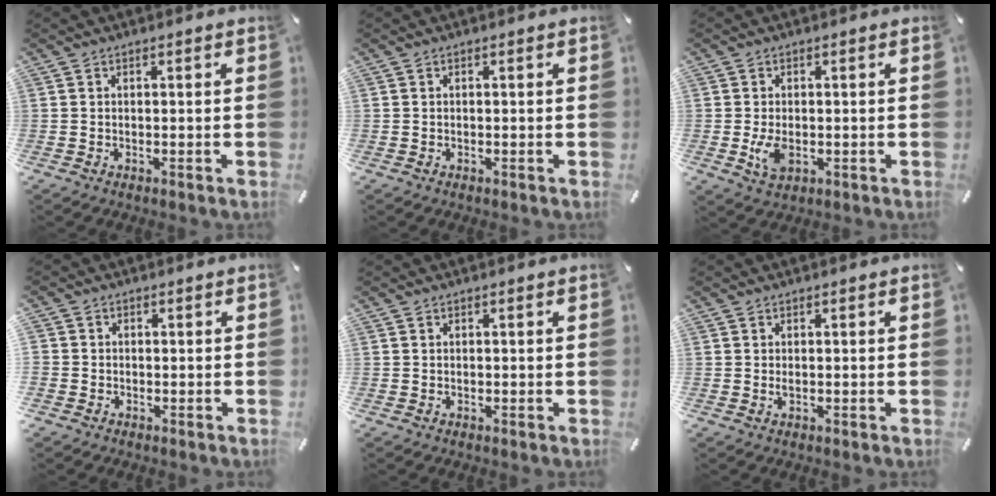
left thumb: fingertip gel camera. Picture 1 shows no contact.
{"total": 0.0}
{"total": 4.7, "force": [-0.7, 2.9, 3.6], "torque": [-0.090, -0.006, -0.015]}
{"total": 3.1, "force": [-0.3, 3.1, -0.4], "torque": [0.012, 0.008, -0.008]}
{"total": 0.0}
{"total": 0.7, "force": [0.0, 0.3, 0.6], "torque": [-0.013, 0.000, 0.000]}